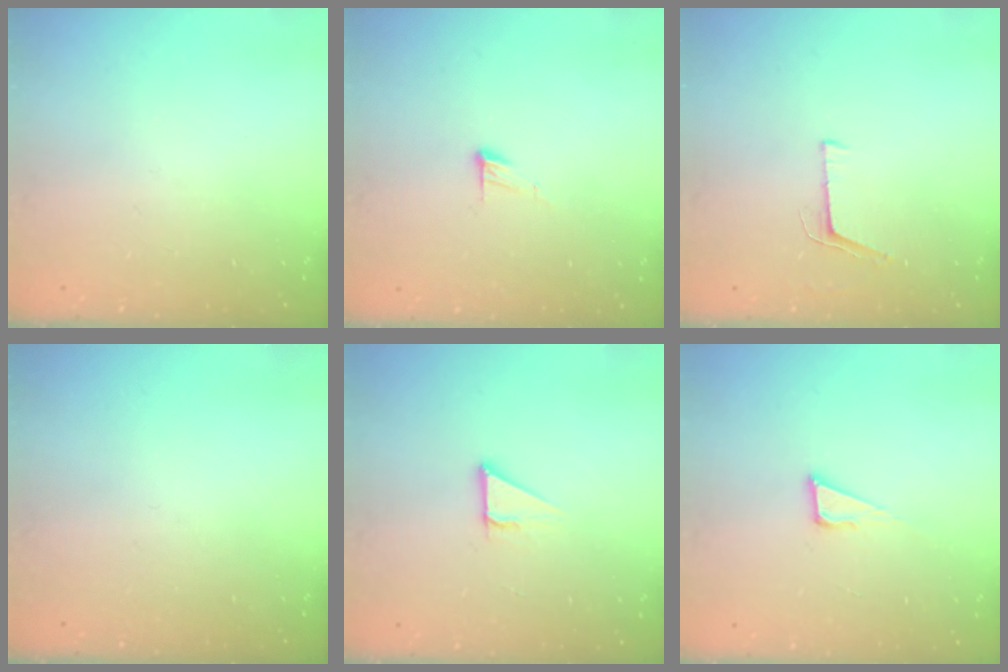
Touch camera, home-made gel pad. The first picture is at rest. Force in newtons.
{"total": 5.2, "press": 5.2, "slide": 0.5}
{"total": 4.2, "press": 3.5, "slide": 2.3}
{"total": 0.0}
{"total": 2.8, "press": 2.8, "slide": 0.2}
{"total": 6.1, "press": 5.5, "slide": 2.7}